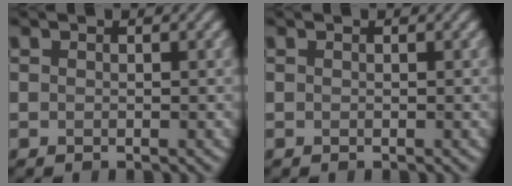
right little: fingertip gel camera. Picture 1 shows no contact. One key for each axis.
{"total": 0.0}